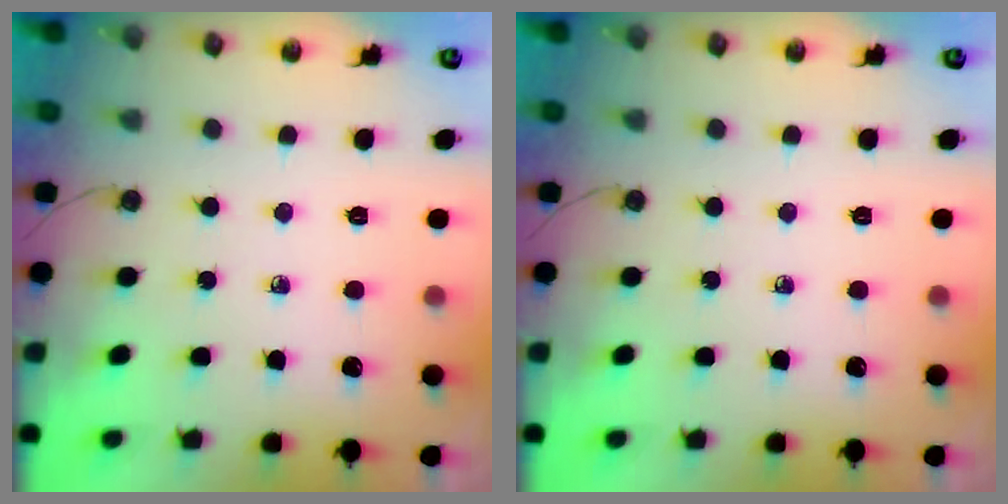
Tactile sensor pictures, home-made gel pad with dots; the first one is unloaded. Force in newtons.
{"total": 0.0}